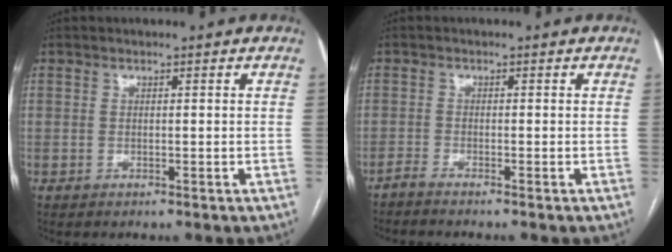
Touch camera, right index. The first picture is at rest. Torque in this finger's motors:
{"motor_torque": [-0.10, -0.11, 0.10, 0.01]}